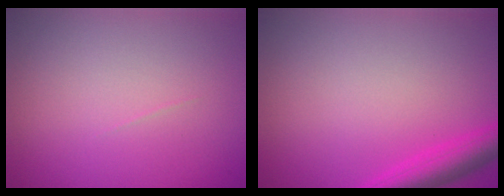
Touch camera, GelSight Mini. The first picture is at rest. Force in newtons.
{"total": 3.1, "press": 3.1, "slide": 0.2}